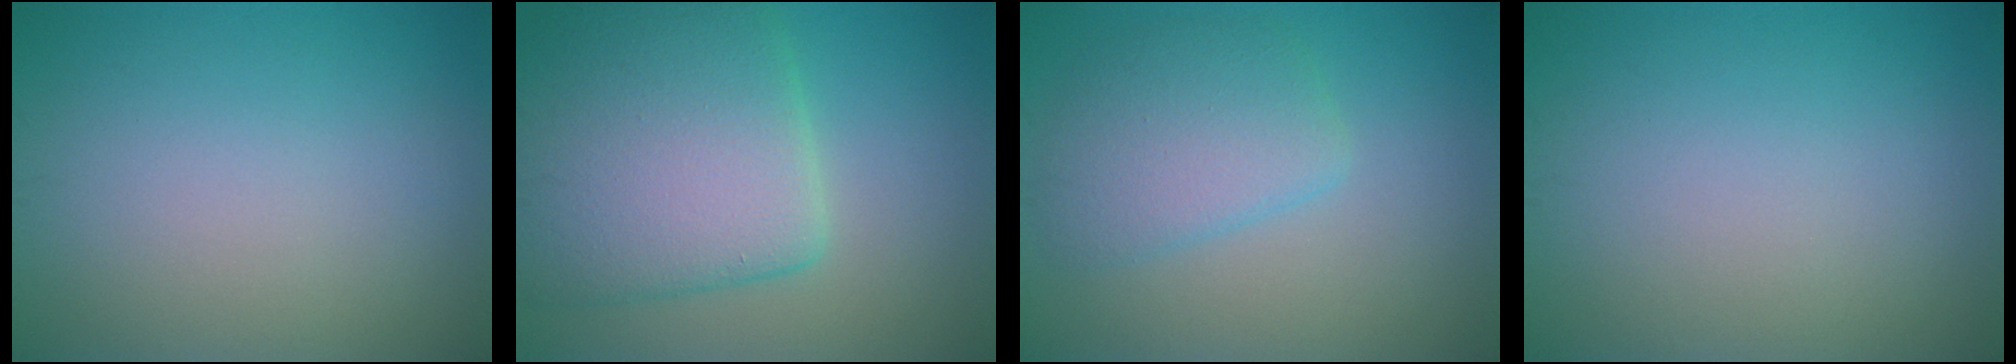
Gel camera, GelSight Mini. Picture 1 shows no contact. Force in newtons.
{"total": 10.1, "press": 10.1, "slide": 0.4}
{"total": 3.9, "press": 3.9, "slide": 0.4}
{"total": 0.0}